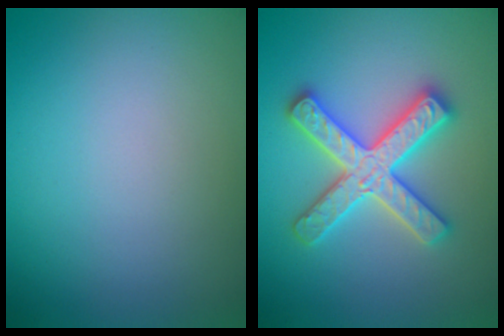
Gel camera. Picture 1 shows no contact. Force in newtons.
{"total": 5.0, "press": 5.0, "slide": 0.8}